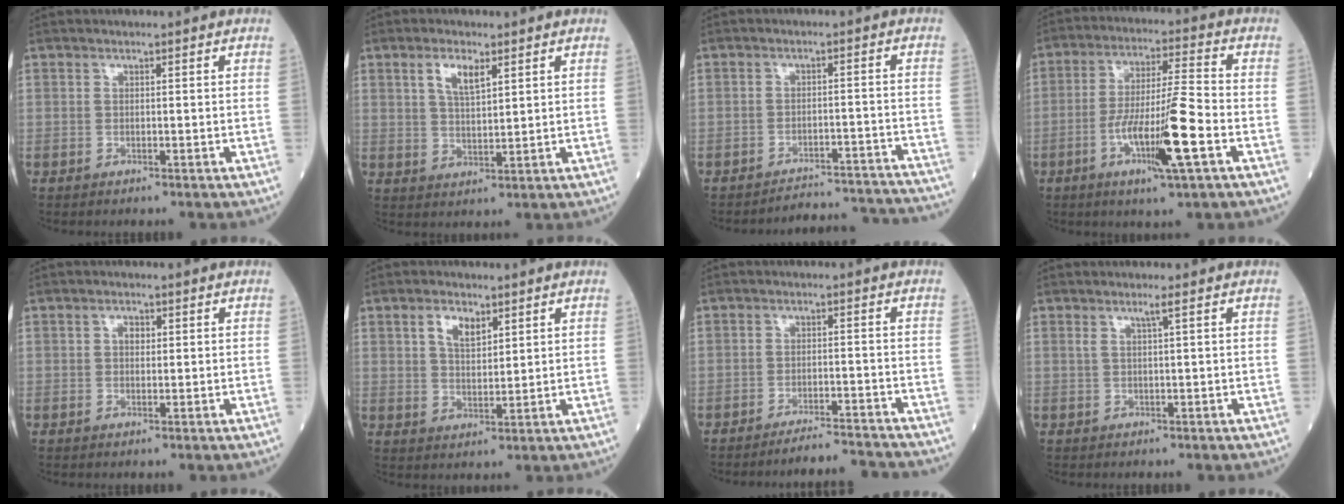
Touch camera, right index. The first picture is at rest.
{"total": 4.6, "force": [2.3, 1.4, 3.7], "torque": [-0.073, 0.003, 0.047]}
{"total": 14.9, "force": [-14.8, 0.4, 1.2], "torque": [0.005, 0.019, -0.176]}
{"total": 12.3, "force": [-4.4, 0.2, 11.5], "torque": [-0.211, -0.010, -0.078]}
{"total": 1.5, "force": [0.4, 1.0, 1.1], "torque": [-0.017, 0.004, 0.005]}
{"total": 4.4, "force": [2.3, 2.1, 3.1], "torque": [-0.060, 0.004, 0.044]}
{"total": 6.8, "force": [-6.7, -0.5, 0.7], "torque": [-0.003, 0.001, -0.104]}
{"total": 1.4, "force": [0.7, -0.4, 1.2], "torque": [-0.029, -0.001, 0.014]}